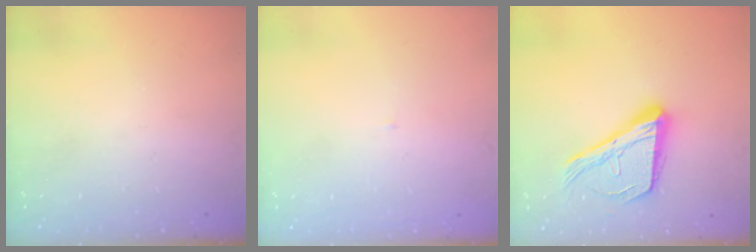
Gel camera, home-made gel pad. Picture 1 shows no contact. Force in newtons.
{"total": 2.1, "press": 2.1, "slide": 0.1}
{"total": 17.3, "press": 17.2, "slide": 1.0}